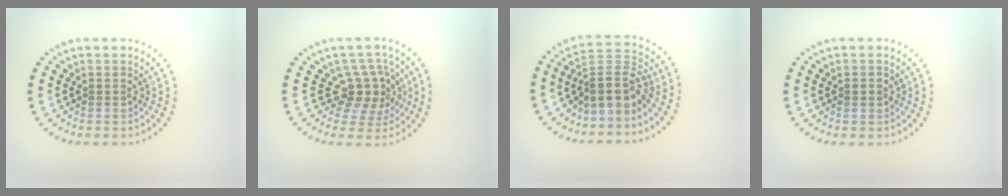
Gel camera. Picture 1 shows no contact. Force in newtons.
{"total": 3.6, "press": 3.0, "slide": 2.0}
{"total": 4.0, "press": 3.1, "slide": 2.6}
{"total": 1.1, "press": 1.1, "slide": 0.1}